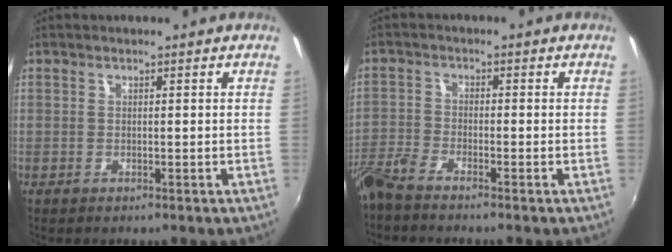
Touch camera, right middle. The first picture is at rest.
{"total": 4.8, "force": [-4.2, 0.2, 2.3], "torque": [-0.063, -0.011, -0.090]}